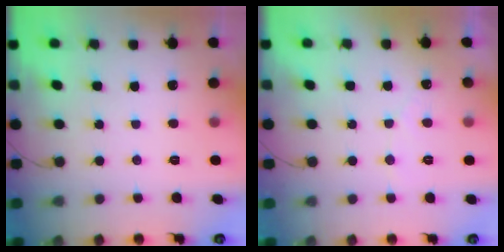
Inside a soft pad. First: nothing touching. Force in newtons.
{"total": 3.0, "press": 3.0, "slide": 0.1}